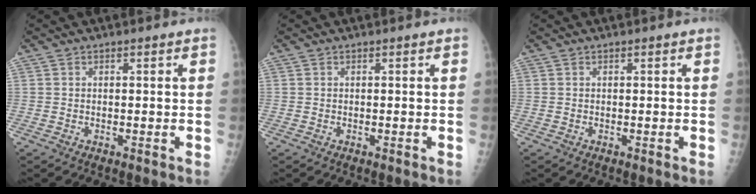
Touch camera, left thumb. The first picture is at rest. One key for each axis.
{"total": 0.0}
{"total": 0.0}